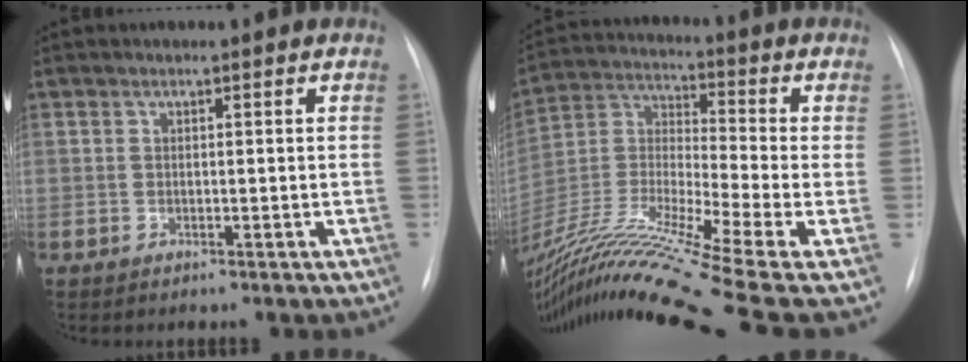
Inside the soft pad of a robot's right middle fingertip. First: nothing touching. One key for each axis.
{"total": 23.8, "fx": -17.3, "fy": -0.8, "fz": 16.3, "tx": -0.330, "ty": -0.031, "tz": -0.320}